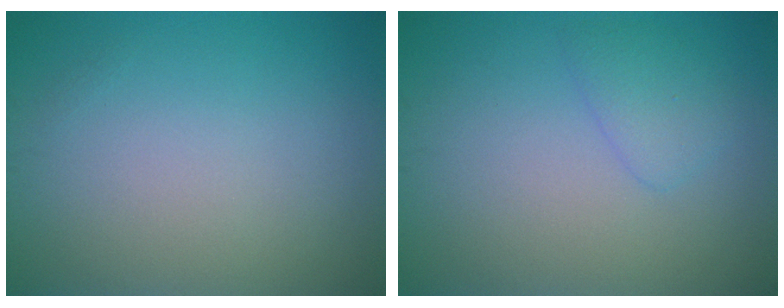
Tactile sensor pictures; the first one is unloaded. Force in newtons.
{"total": 1.8, "press": 1.8, "slide": 0.1}